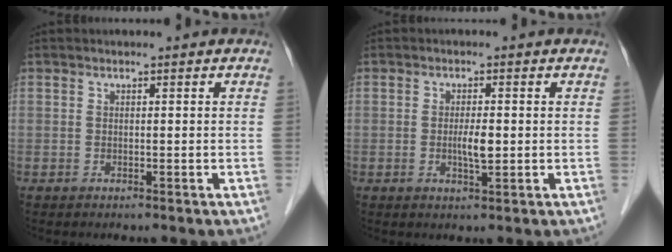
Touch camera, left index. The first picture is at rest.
{"total": 2.6, "force": [-0.1, 0.5, 2.5], "torque": [-0.047, -0.001, -0.002]}